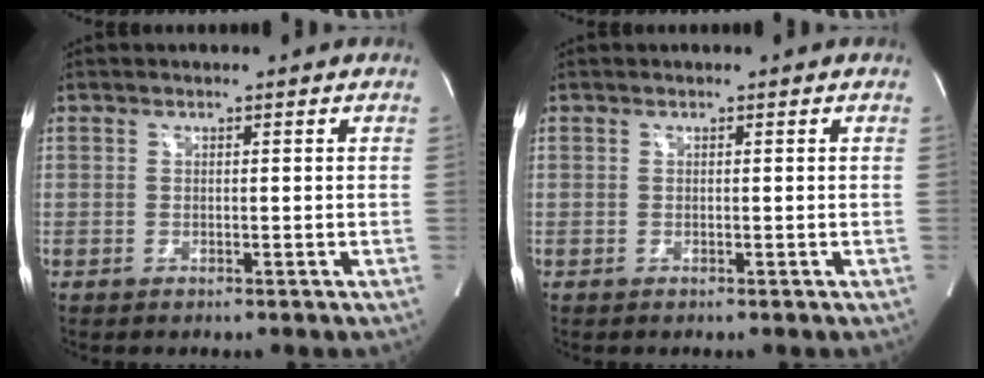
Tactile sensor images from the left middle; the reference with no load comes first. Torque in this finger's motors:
{"motor_torque": [-0.01, 0.02, -0.04, 0.00]}